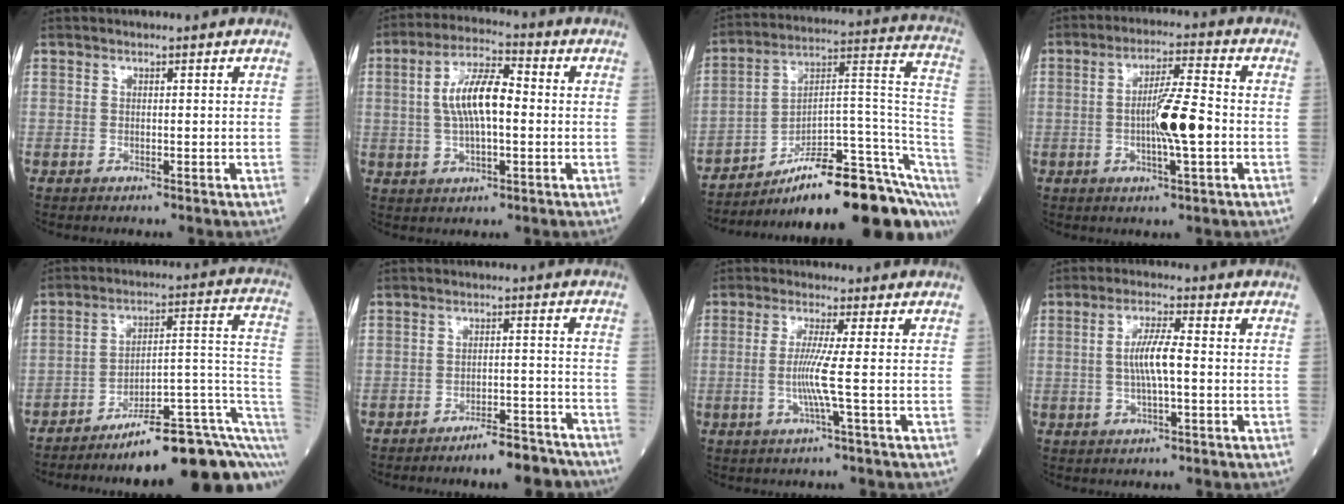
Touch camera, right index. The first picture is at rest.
{"total": 9.1, "force": [0.5, 2.8, 8.6], "torque": [-0.173, 0.015, 0.007]}
{"total": 23.3, "force": [-16.1, 3.0, 16.6], "torque": [-0.145, 0.046, -0.244]}
{"total": 8.9, "force": [-1.2, 0.7, 8.8], "torque": [-0.151, 0.003, -0.025]}
{"total": 18.3, "force": [-11.5, 2.0, 14.1], "torque": [-0.117, 0.055, -0.171]}
{"total": 6.6, "force": [-5.7, 1.6, 2.9], "torque": [-0.028, 0.010, -0.089]}
{"total": 4.9, "force": [-0.6, -1.2, 4.7], "torque": [-0.101, -0.010, -0.016]}
{"total": 5.7, "force": [-0.1, 0.7, 5.7], "torque": [-0.115, 0.004, -0.005]}